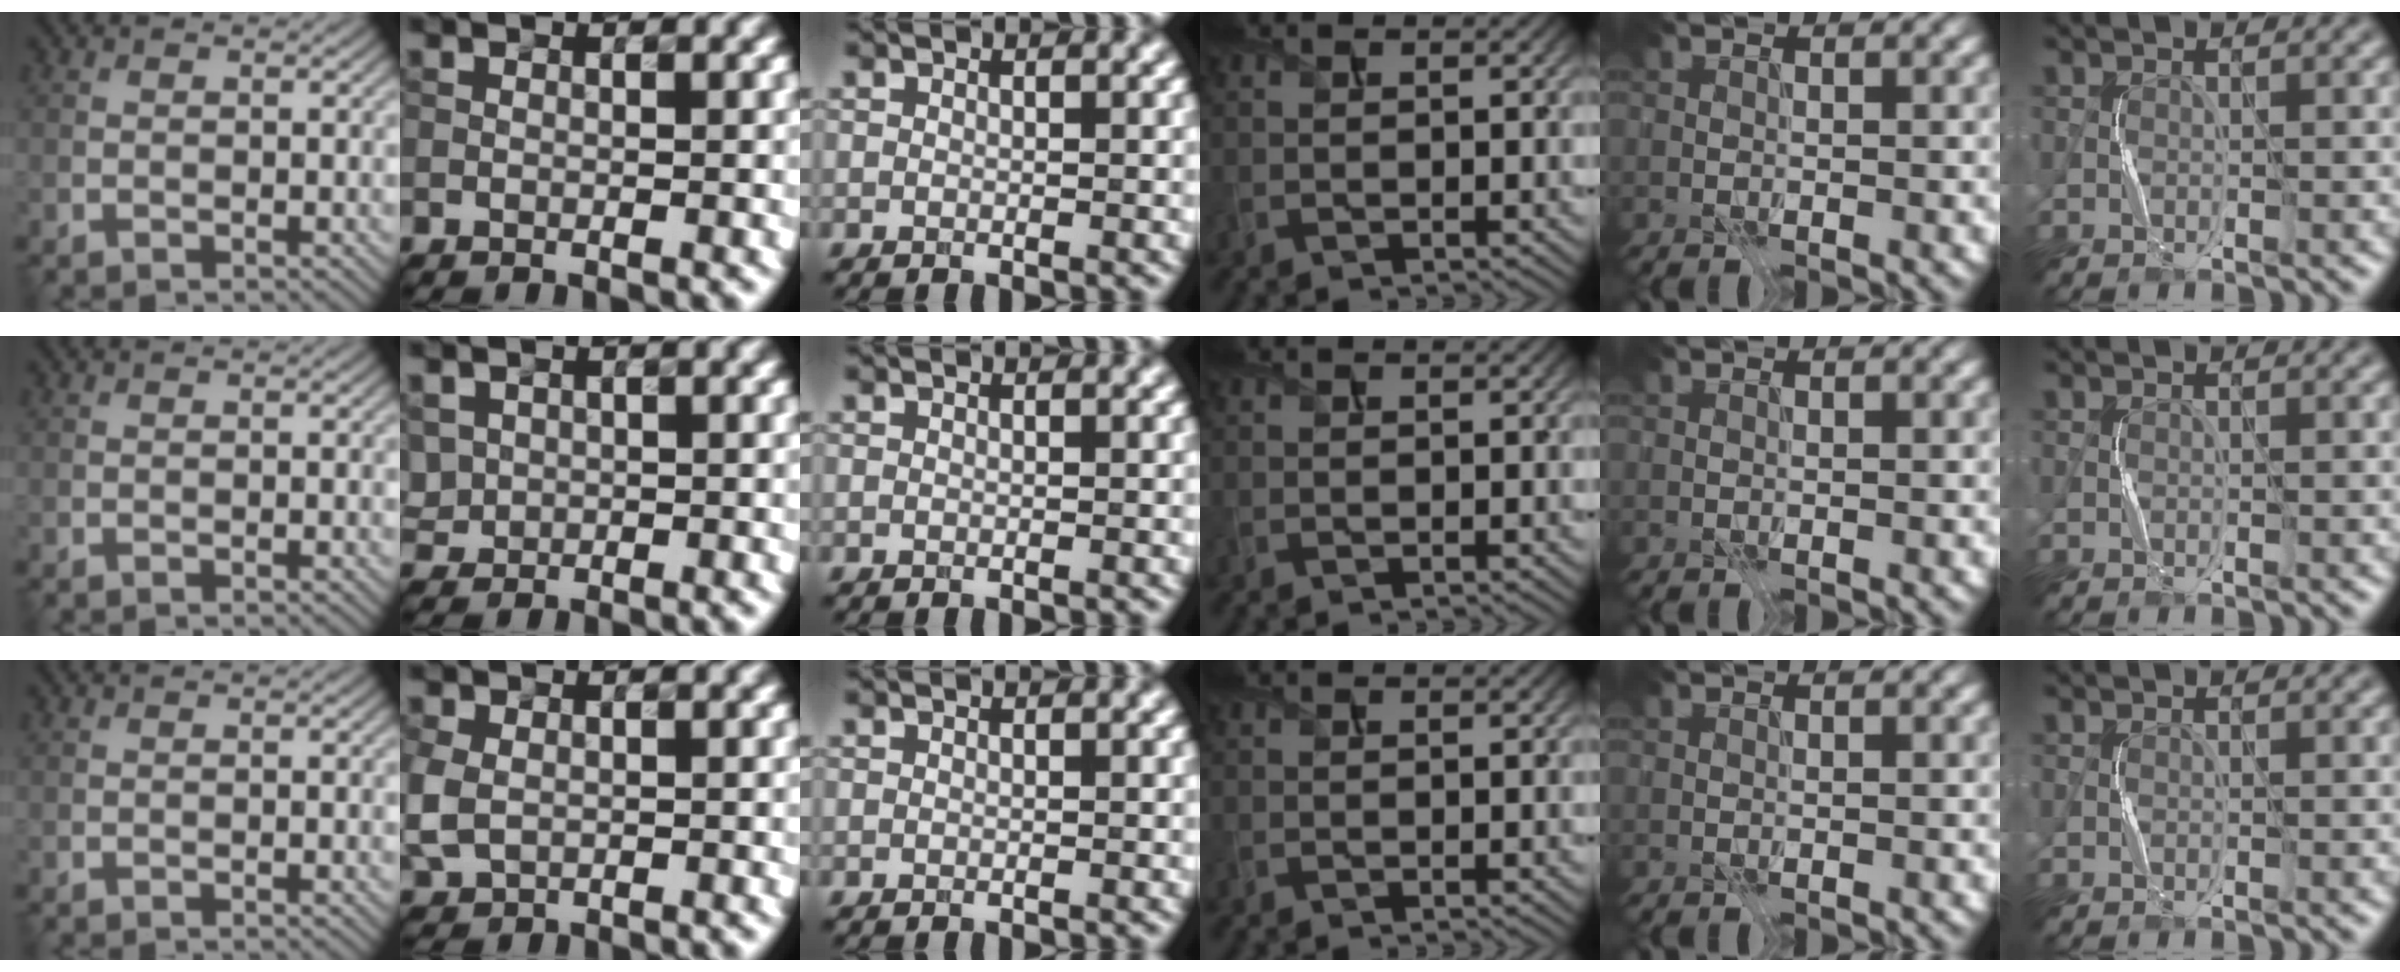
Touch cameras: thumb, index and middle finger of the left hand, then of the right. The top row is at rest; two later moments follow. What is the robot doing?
{"motion": "press", "object": "toy piano key"}